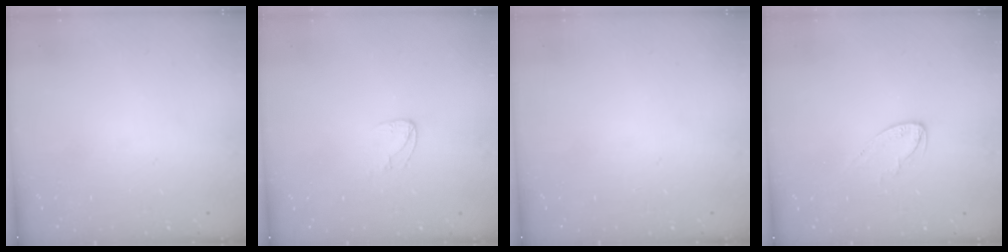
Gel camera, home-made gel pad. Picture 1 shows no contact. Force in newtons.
{"total": 3.9, "press": 3.8, "slide": 0.2}
{"total": 0.0}
{"total": 4.9, "press": 4.9, "slide": 0.3}